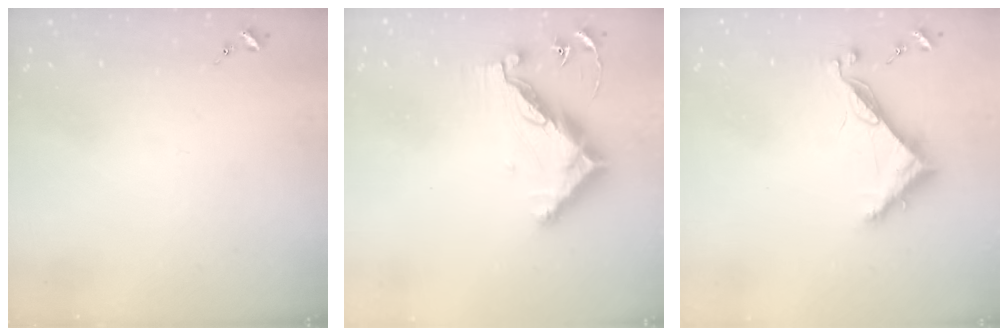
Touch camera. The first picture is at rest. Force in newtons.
{"total": 12.8, "press": 12.8, "slide": 0.5}
{"total": 8.2, "press": 8.2, "slide": 0.2}